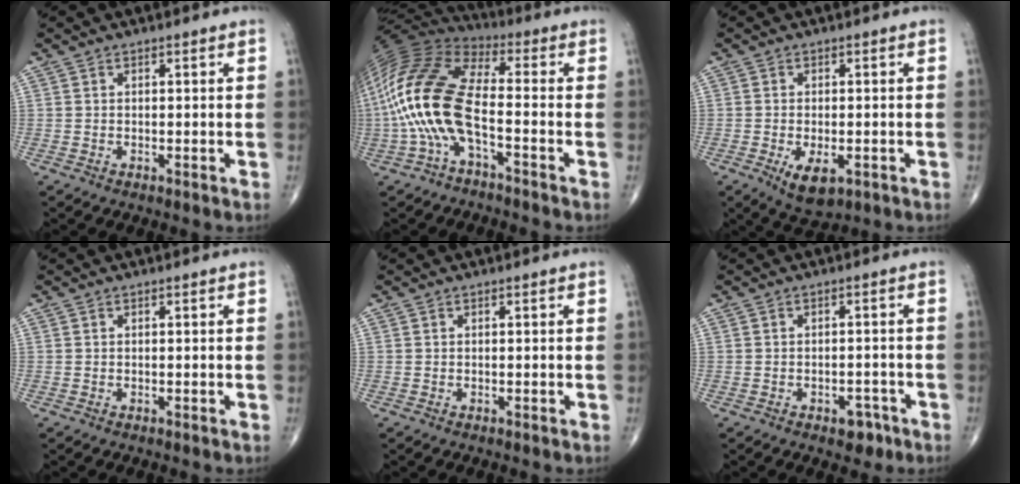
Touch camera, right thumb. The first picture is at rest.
{"total": 17.3, "force": [-4.1, 6.9, 15.3], "torque": [-0.336, 0.044, -0.086]}
{"total": 6.0, "force": [-2.2, 3.0, 4.7], "torque": [-0.073, -0.004, -0.027]}
{"total": 0.0}
{"total": 0.0}
{"total": 3.5, "force": [-2.1, 2.2, 1.8], "torque": [-0.005, 0.013, -0.026]}